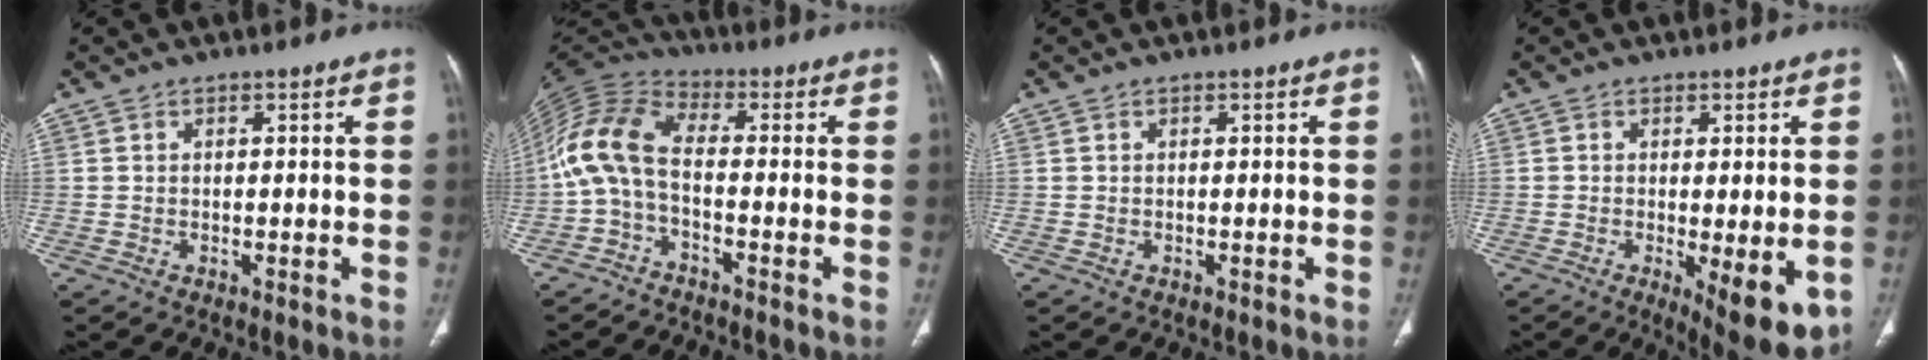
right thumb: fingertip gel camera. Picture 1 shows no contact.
{"total": 10.3, "force": [-2.3, 5.0, 8.7], "torque": [-0.184, 0.047, -0.061]}
{"total": 0.0}
{"total": 9.5, "force": [-2.5, 3.0, 8.6], "torque": [-0.118, -0.024, -0.029]}